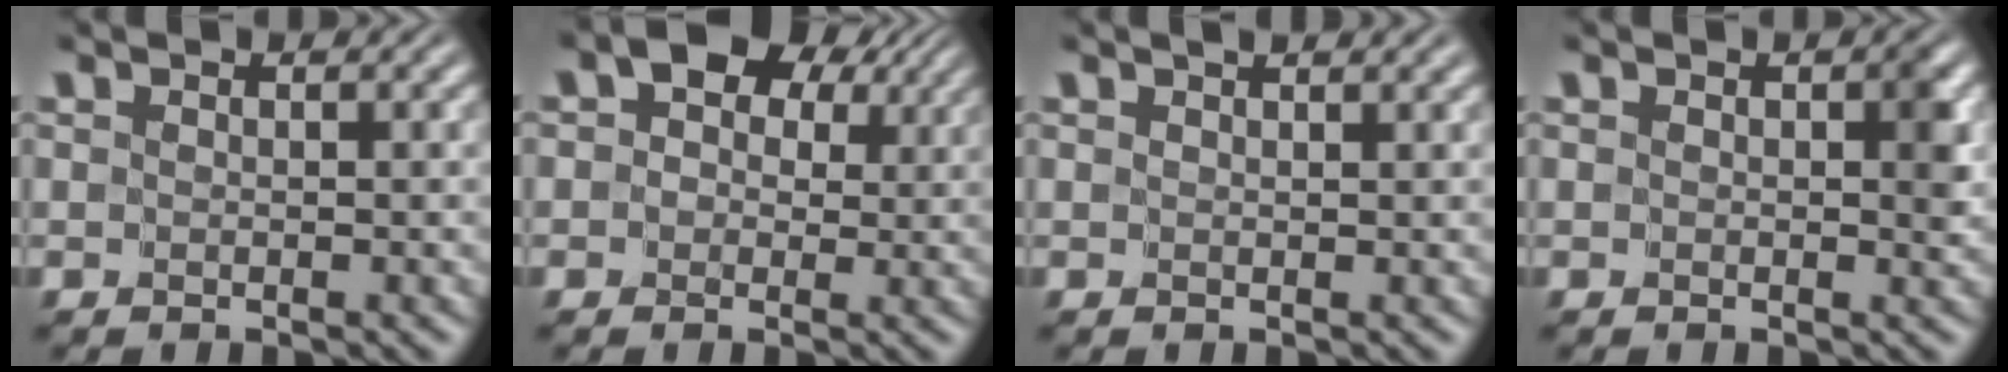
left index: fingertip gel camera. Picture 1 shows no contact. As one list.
[{"total": 7.2, "force": [3.2, 4.6, 4.4], "torque": [-0.058, 0.025, 0.026]}, {"total": 1.2, "force": [1.1, 0.0, 0.5], "torque": [-0.005, -0.001, 0.011]}, {"total": 1.6, "force": [0.1, 0.8, 1.4], "torque": [-0.012, 0.000, 0.001]}]